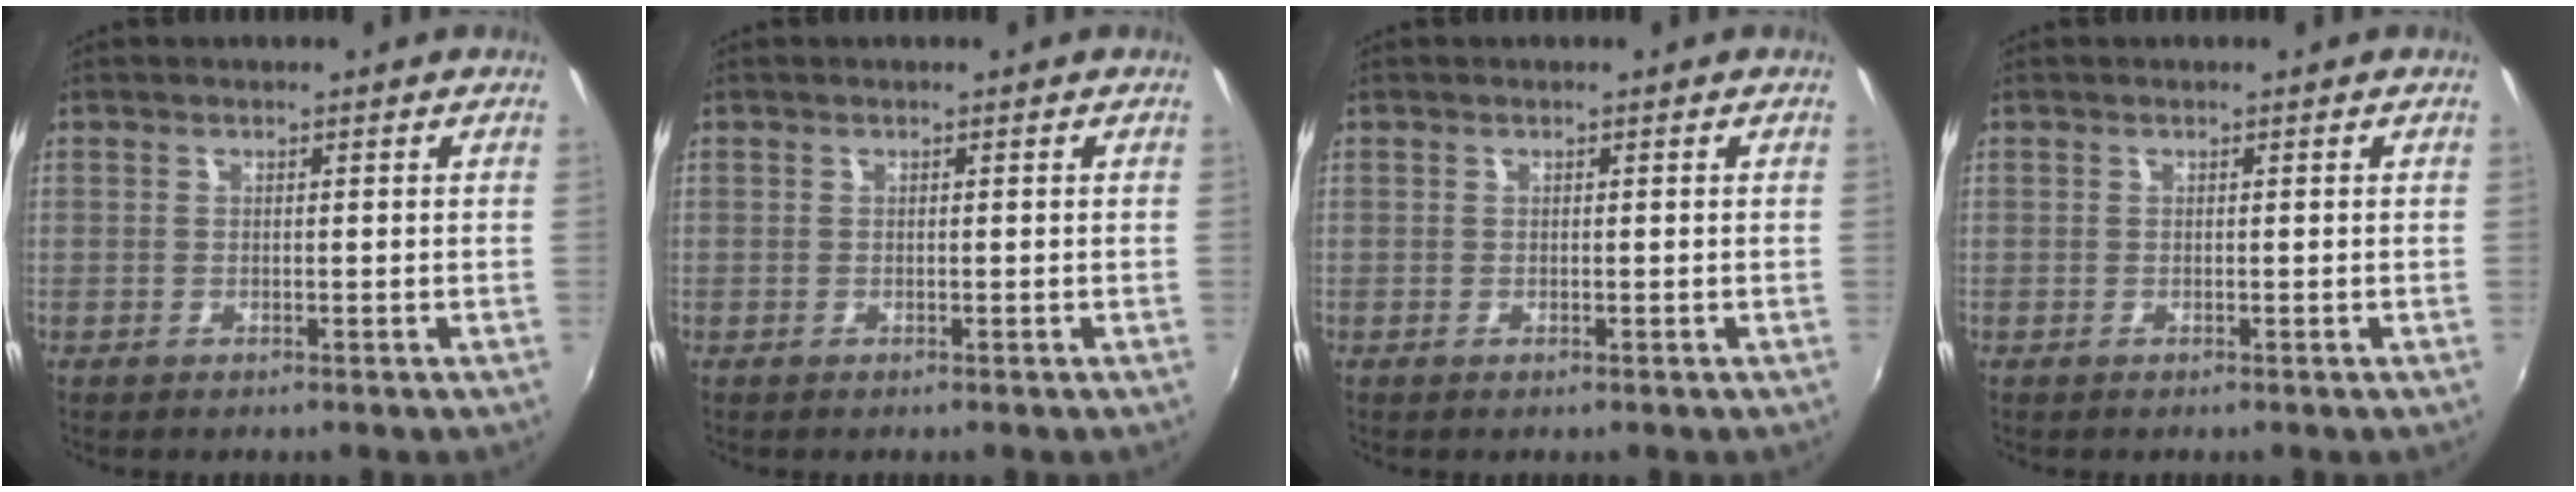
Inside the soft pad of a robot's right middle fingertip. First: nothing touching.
{"total": 0.0}
{"total": 0.0}
{"total": 0.0}